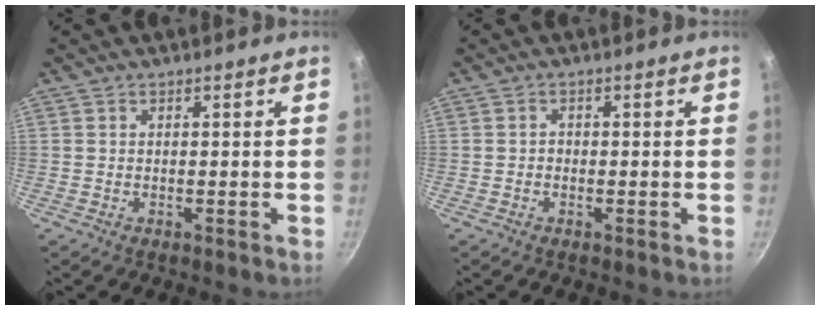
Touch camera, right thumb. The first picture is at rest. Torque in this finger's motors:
{"motor_torque": [-0.10, -0.10, -0.22, -0.01, 0.05]}